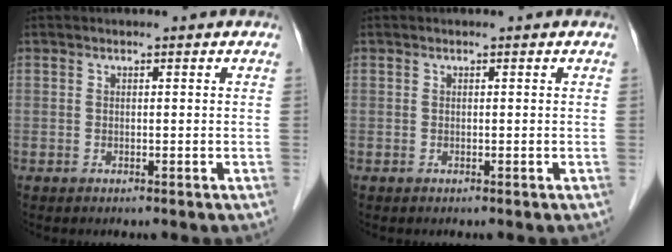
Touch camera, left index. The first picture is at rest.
{"total": 0.0}